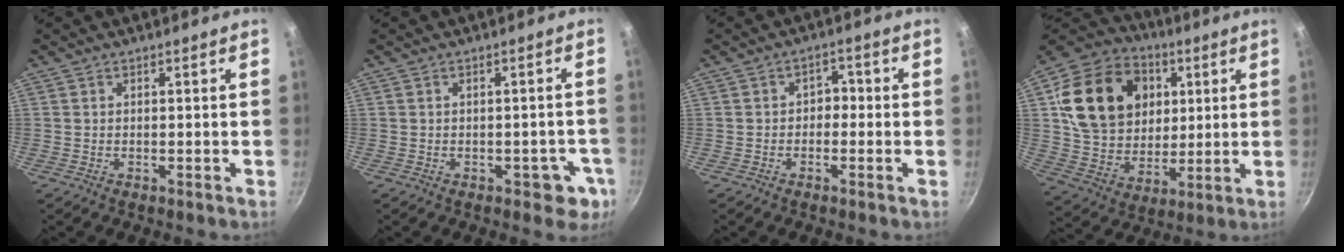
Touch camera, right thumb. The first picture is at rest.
{"total": 4.7, "force": [-2.3, 2.6, 3.2], "torque": [-0.014, 0.014, -0.024]}
{"total": 3.0, "force": [-0.5, 2.2, 1.9], "torque": [0.000, 0.016, -0.020]}
{"total": 22.4, "force": [5.6, 17.6, 12.6], "torque": [-0.210, 0.011, 0.109]}